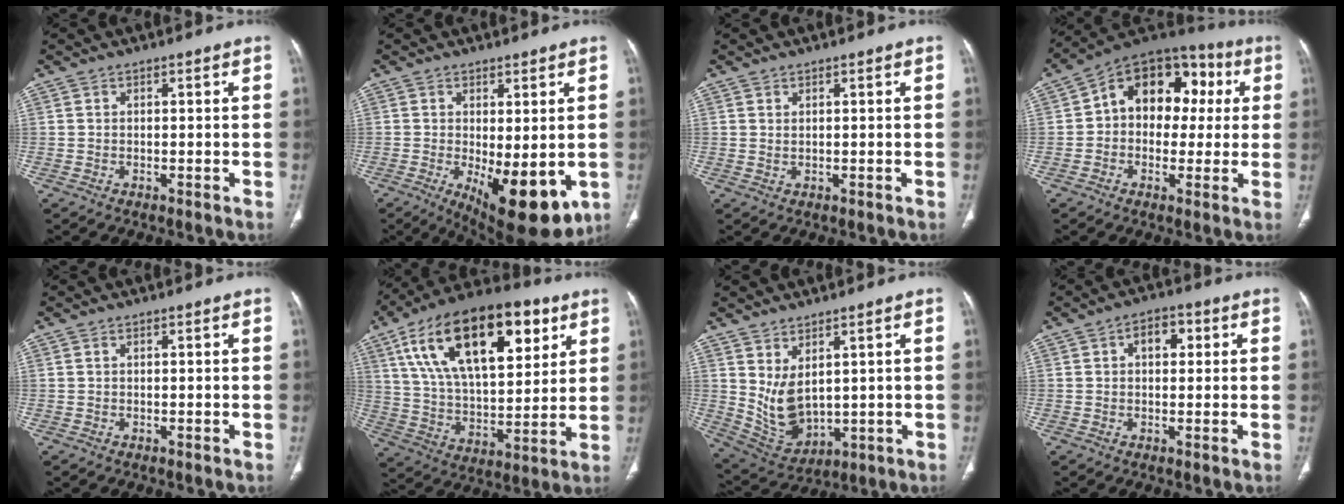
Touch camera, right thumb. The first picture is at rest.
{"total": 12.9, "force": [-3.0, 5.1, 11.5], "torque": [-0.154, -0.026, -0.024]}
{"total": 0.6, "force": [0.4, 0.2, 0.4], "torque": [-0.007, -0.002, 0.009]}
{"total": 16.4, "force": [2.6, 11.7, 11.3], "torque": [-0.109, 0.042, 0.025]}
{"total": 0.0}
{"total": 28.1, "force": [12.2, 13.6, 21.3], "torque": [-0.346, -0.010, 0.205]}
{"total": 8.7, "force": [2.3, 5.1, 6.7], "torque": [-0.110, -0.025, 0.075]}
{"total": 5.0, "force": [1.3, 3.2, 3.6], "torque": [-0.036, 0.010, 0.015]}